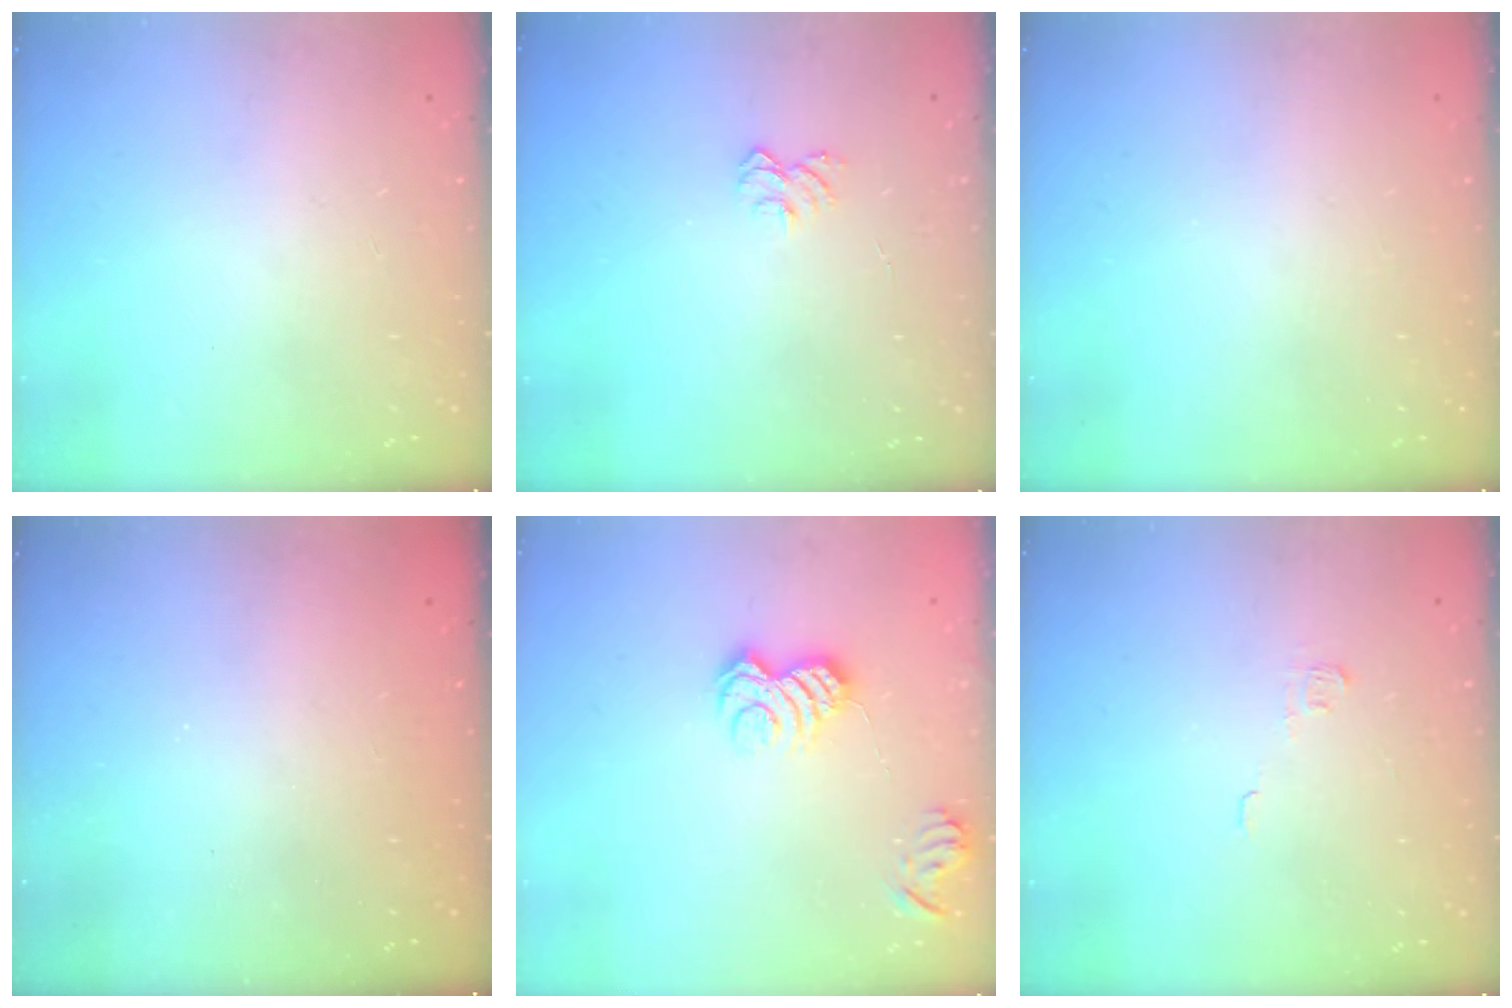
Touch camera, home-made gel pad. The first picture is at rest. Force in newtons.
{"total": 7.1, "press": 7.0, "slide": 0.6}
{"total": 0.0}
{"total": 2.4, "press": 2.3, "slide": 0.8}
{"total": 7.5, "press": 7.5, "slide": 0.6}
{"total": 2.8, "press": 2.8, "slide": 0.4}